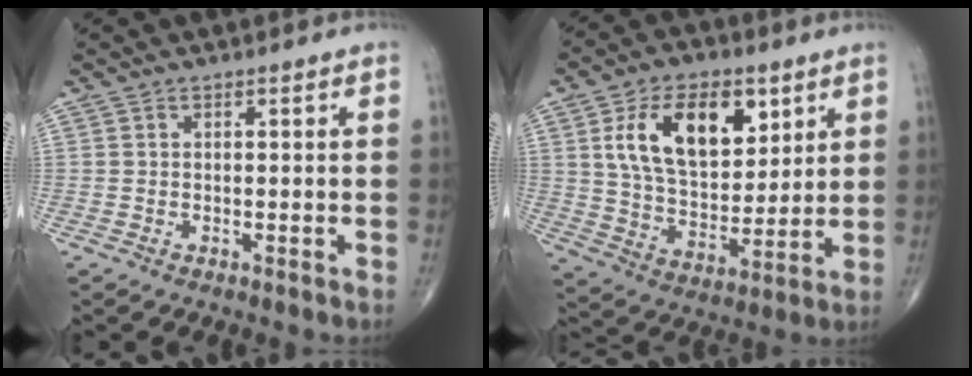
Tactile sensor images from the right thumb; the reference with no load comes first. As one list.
[{"total": 17.9, "force": [6.9, 10.2, 13.1], "torque": [-0.184, -0.027, 0.128]}]